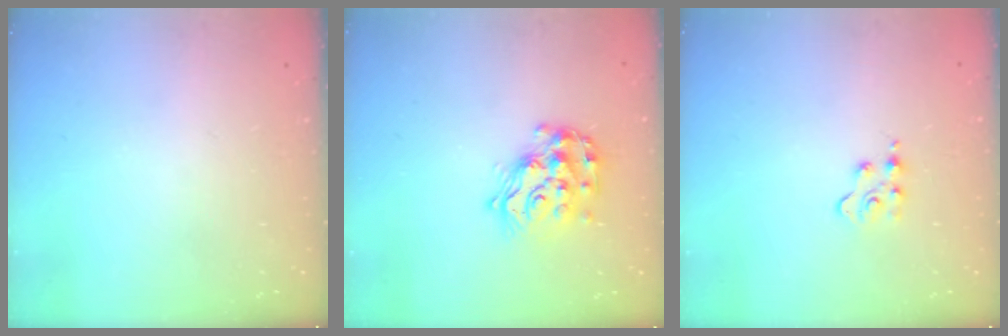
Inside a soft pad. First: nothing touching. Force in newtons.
{"total": 14.9, "press": 14.8, "slide": 1.0}
{"total": 2.8, "press": 2.8, "slide": 0.3}